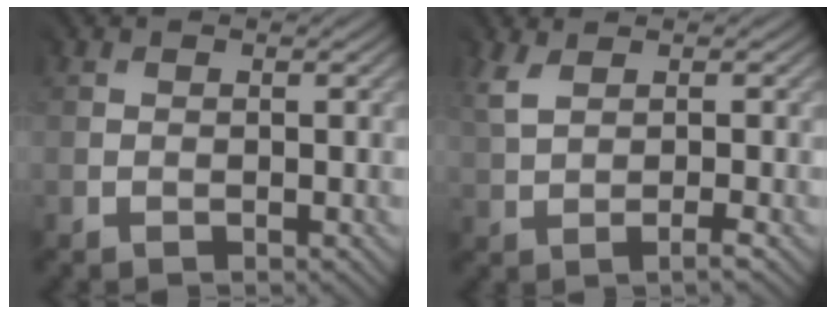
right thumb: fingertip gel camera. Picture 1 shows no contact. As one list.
[{"total": 3.1, "force": [1.3, 0.7, 2.7], "torque": [-0.065, 0.005, 0.023]}]